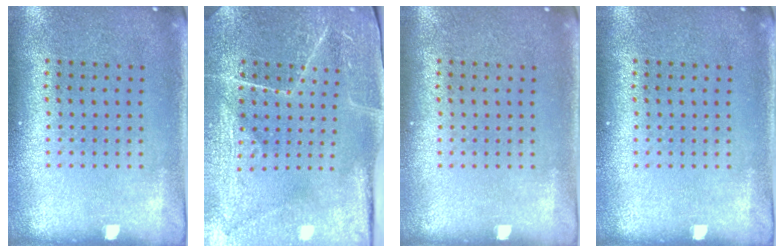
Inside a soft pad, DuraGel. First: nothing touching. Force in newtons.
{"total": 4.0, "press": 3.9, "slide": 0.3}
{"total": 0.0}
{"total": 0.0}